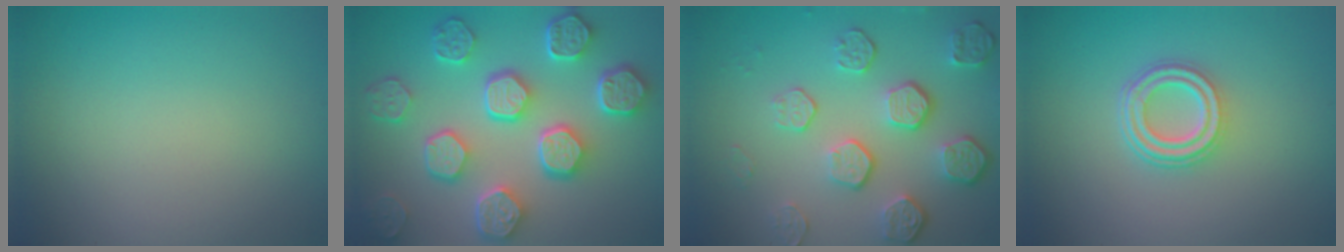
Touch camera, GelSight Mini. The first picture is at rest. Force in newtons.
{"total": 8.0, "press": 6.3, "slide": 5.0}
{"total": 5.6, "press": 4.2, "slide": 3.7}
{"total": 3.9, "press": 3.0, "slide": 2.5}